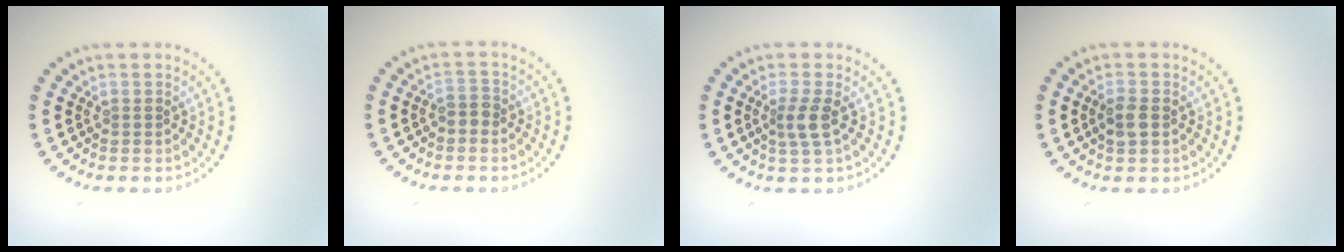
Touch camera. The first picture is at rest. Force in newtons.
{"total": 1.2, "press": 1.1, "slide": 0.5}
{"total": 2.2, "press": 1.8, "slide": 1.4}
{"total": 1.9, "press": 1.9, "slide": 0.3}